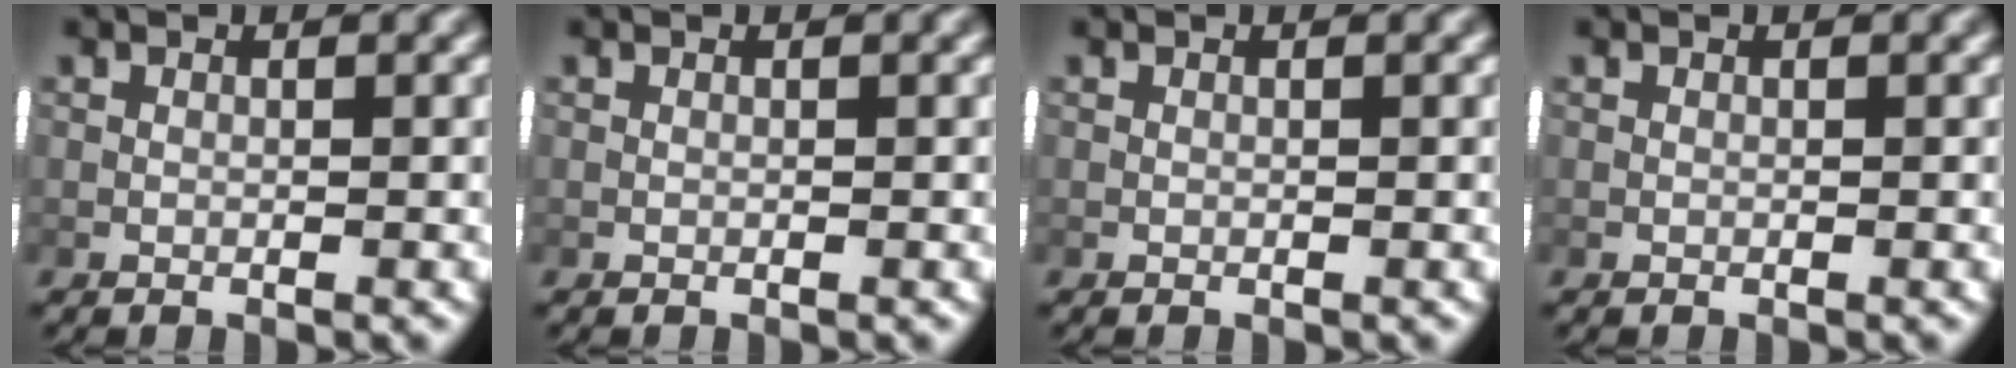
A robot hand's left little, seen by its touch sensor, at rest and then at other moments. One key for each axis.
{"total": 0.0}
{"total": 0.0}
{"total": 0.0}